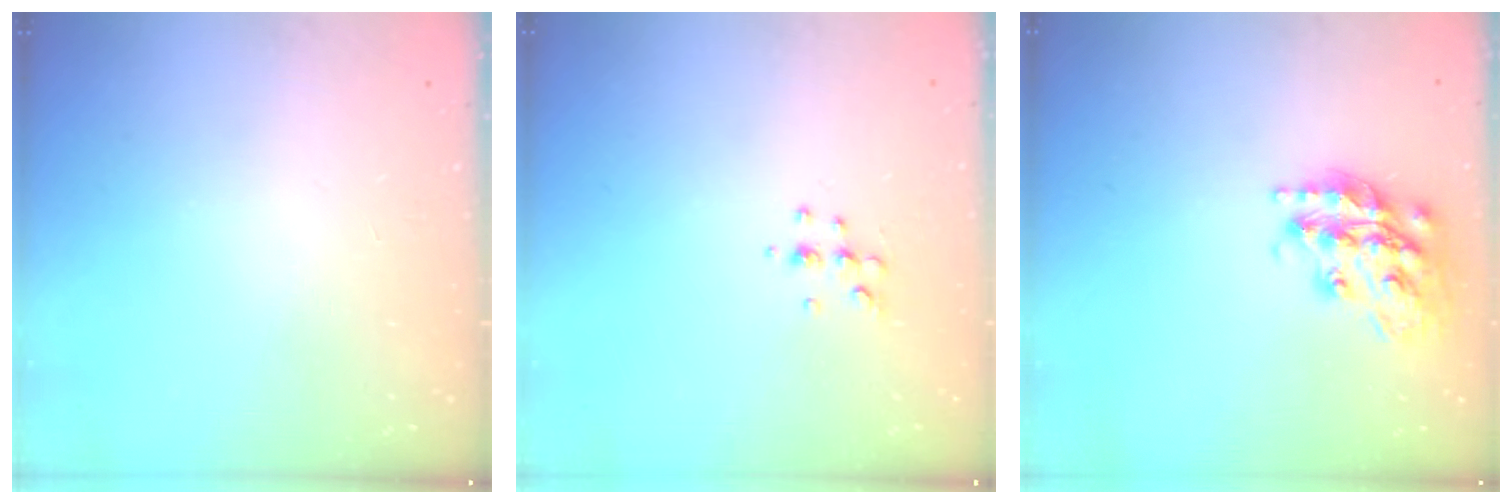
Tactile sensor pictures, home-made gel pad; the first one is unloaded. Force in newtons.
{"total": 5.3, "press": 5.1, "slide": 1.5}
{"total": 18.3, "press": 18.3, "slide": 1.0}